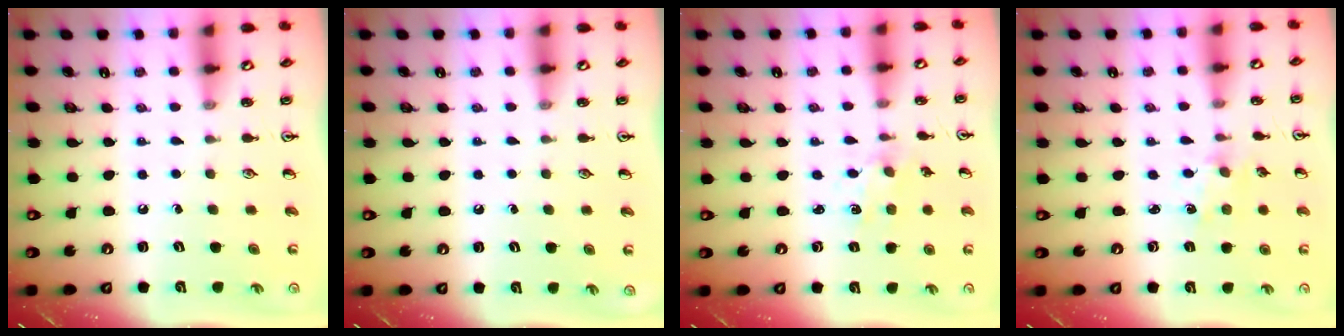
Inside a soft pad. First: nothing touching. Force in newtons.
{"total": 0.0}
{"total": 1.2, "press": 1.2, "slide": 0.3}
{"total": 1.2, "press": 1.1, "slide": 0.2}